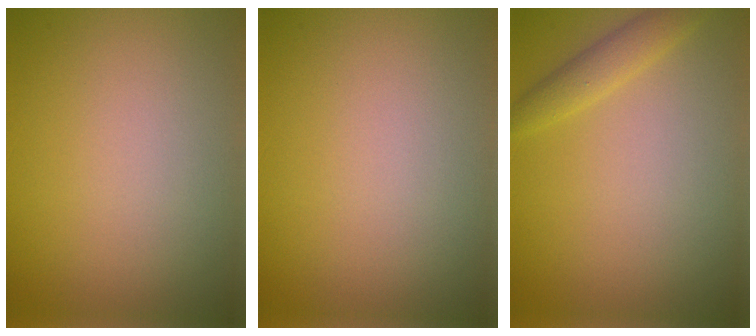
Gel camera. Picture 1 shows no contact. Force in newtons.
{"total": 0.0}
{"total": 1.9, "press": 1.9, "slide": 0.1}